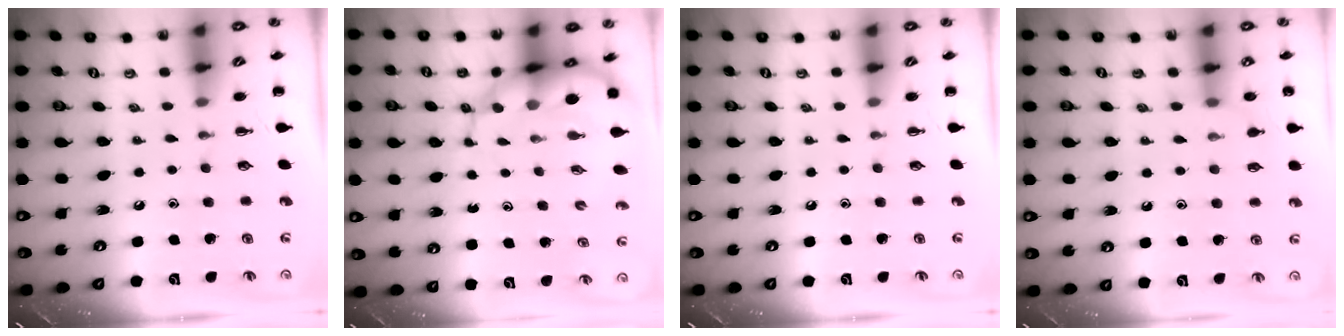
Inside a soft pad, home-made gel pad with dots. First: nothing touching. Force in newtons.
{"total": 9.2, "press": 8.8, "slide": 2.8}
{"total": 0.0}
{"total": 6.2, "press": 6.1, "slide": 1.1}